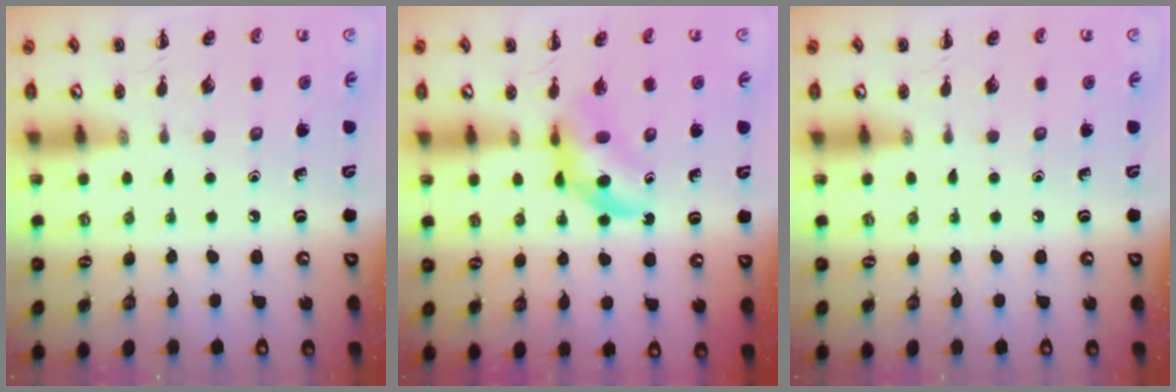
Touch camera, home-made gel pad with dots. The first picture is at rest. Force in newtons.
{"total": 4.8, "press": 4.7, "slide": 1.1}
{"total": 0.0}